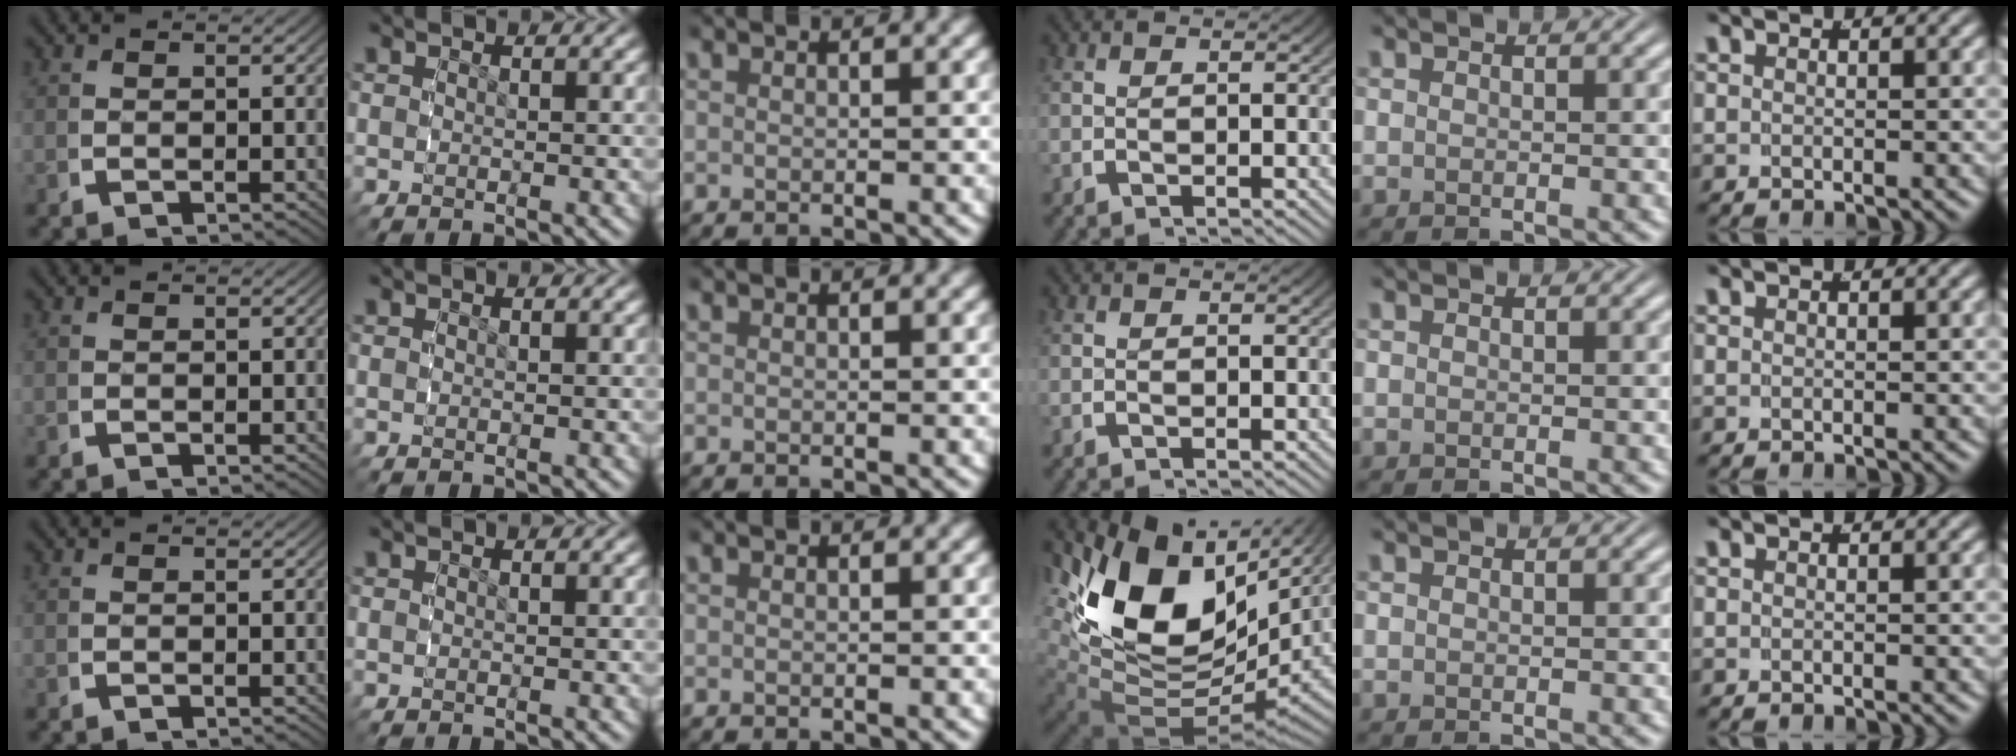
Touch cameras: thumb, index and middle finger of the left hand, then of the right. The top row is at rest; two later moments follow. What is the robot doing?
{"motion": "grasp_and_lifting", "object": "camera"}